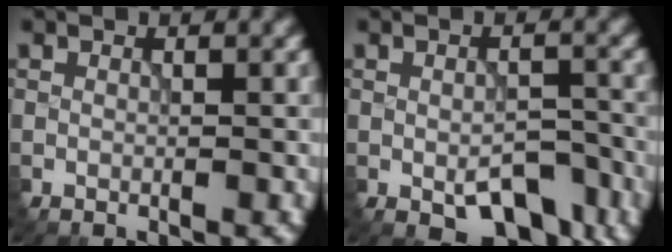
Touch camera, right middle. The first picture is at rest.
{"total": 4.5, "force": [-2.1, 2.4, 3.1], "torque": [-0.045, -0.007, -0.029]}